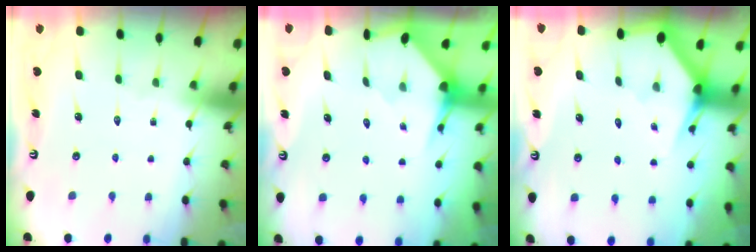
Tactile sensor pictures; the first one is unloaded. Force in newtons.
{"total": 3.2, "press": 3.2, "slide": 0.3}
{"total": 2.7, "press": 2.7, "slide": 0.1}